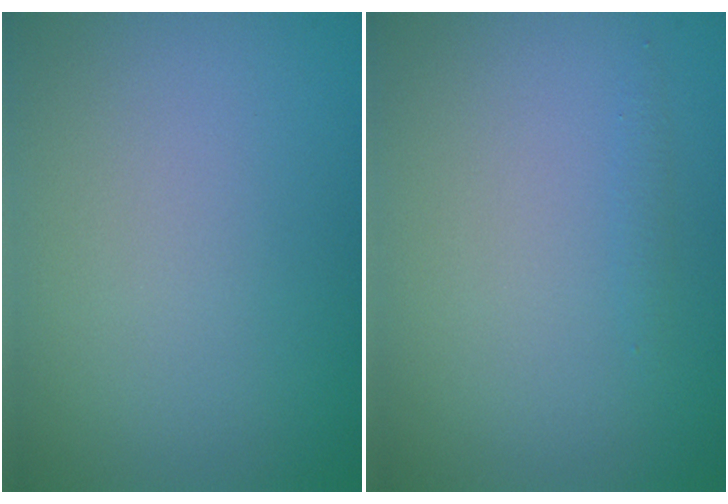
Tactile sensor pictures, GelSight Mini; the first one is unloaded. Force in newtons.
{"total": 0.5, "press": 0.5, "slide": 0.0}